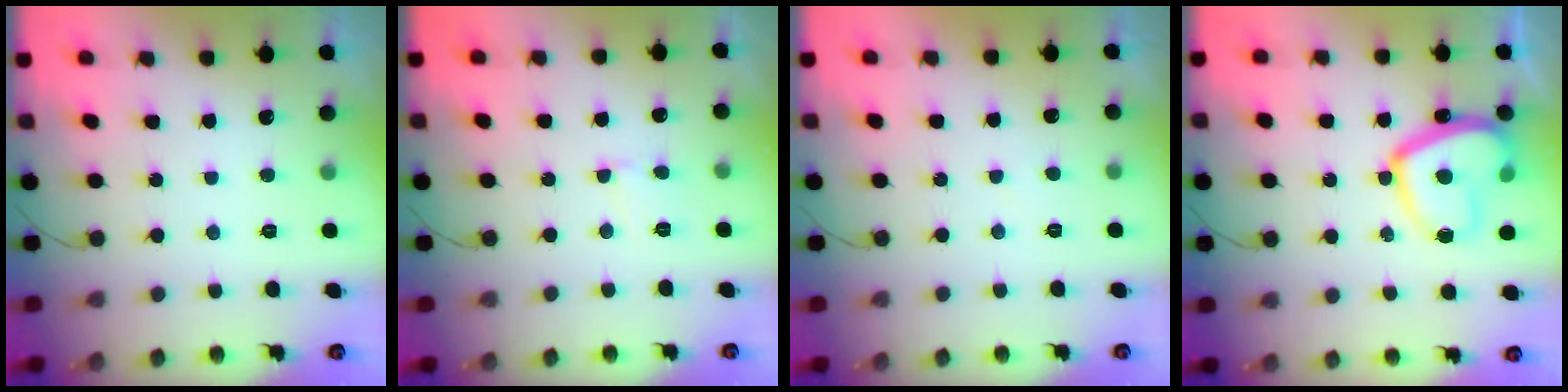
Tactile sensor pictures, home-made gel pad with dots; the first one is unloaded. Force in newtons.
{"total": 2.8, "press": 2.8, "slide": 0.2}
{"total": 1.3, "press": 1.3, "slide": 0.4}
{"total": 15.4, "press": 15.4, "slide": 1.2}